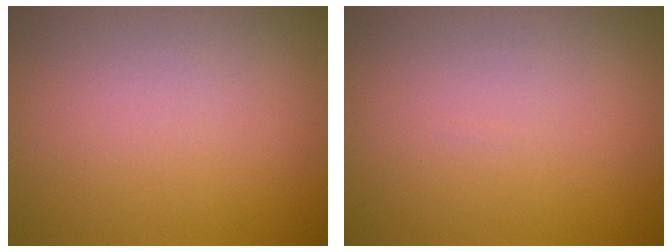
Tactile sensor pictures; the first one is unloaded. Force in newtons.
{"total": 0.0}